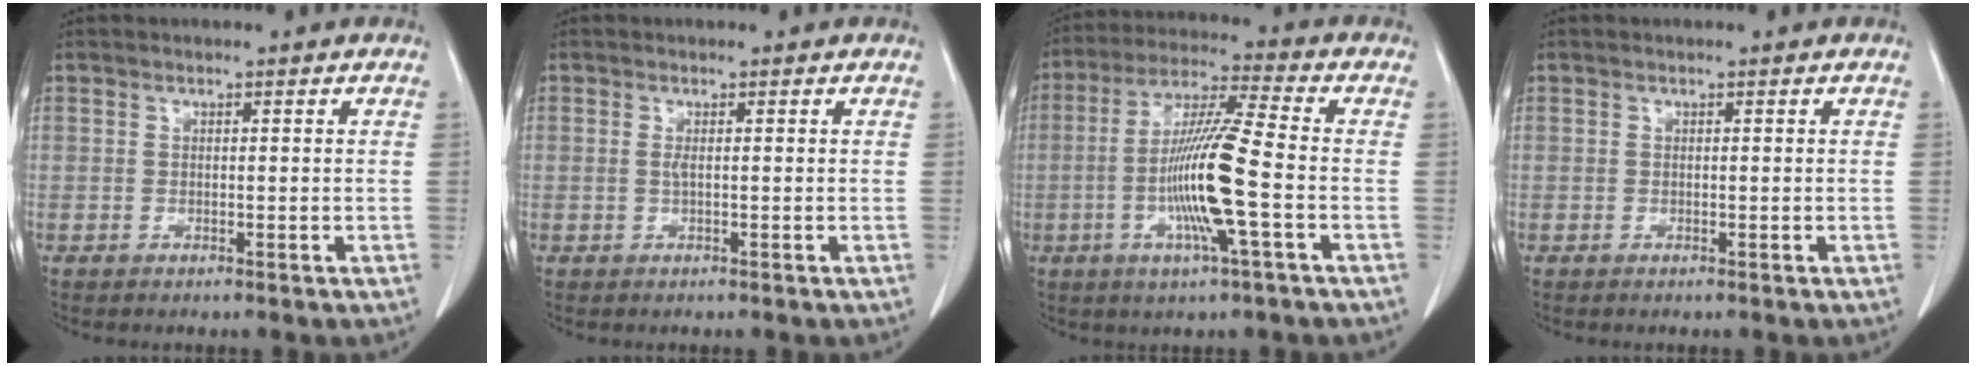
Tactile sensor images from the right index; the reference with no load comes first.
{"total": 0.8, "force": [0.0, 0.0, 0.8], "torque": [-0.023, -0.002, 0.000]}
{"total": 13.0, "force": [-2.8, -0.3, 12.7], "torque": [-0.250, -0.006, -0.061]}
{"total": 0.0}